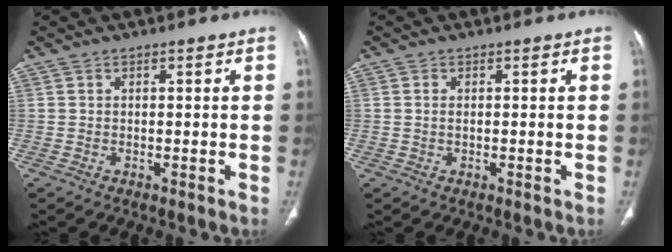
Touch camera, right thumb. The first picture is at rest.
{"total": 0.8, "force": [0.1, 0.3, 0.7], "torque": [-0.018, 0.002, 0.003]}